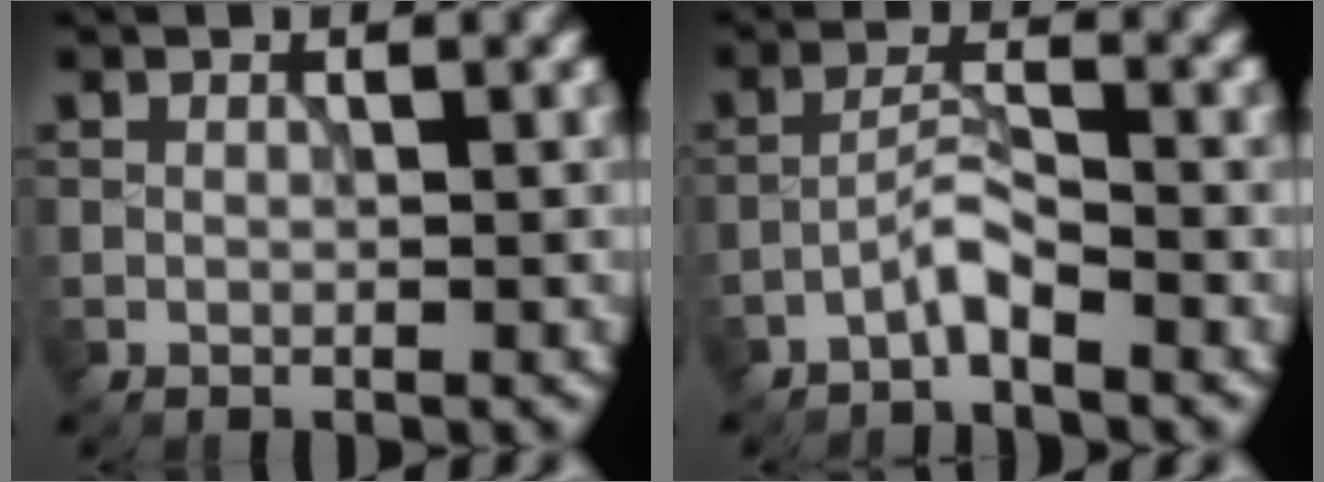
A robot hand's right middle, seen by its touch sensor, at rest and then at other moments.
{"total": 2.1, "force": [-1.7, 0.1, 1.2], "torque": [-0.023, 0.011, -0.039]}